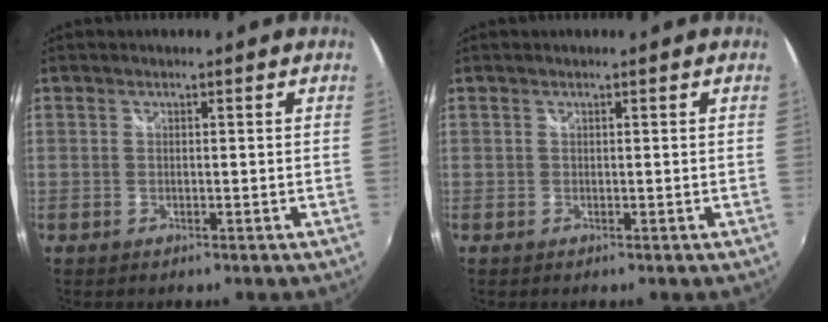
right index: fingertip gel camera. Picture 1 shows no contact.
{"total": 0.0}